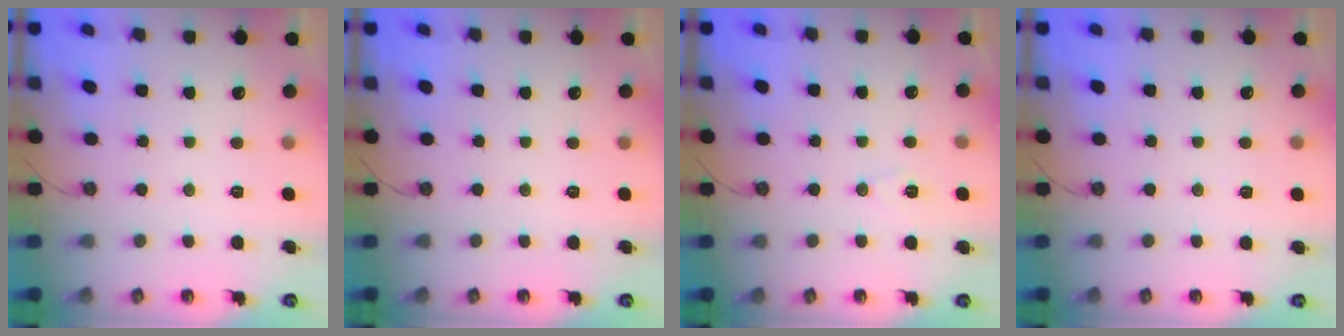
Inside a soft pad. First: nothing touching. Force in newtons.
{"total": 0.0}
{"total": 5.6, "press": 3.5, "slide": 4.4}
{"total": 2.5, "press": 1.7, "slide": 1.8}